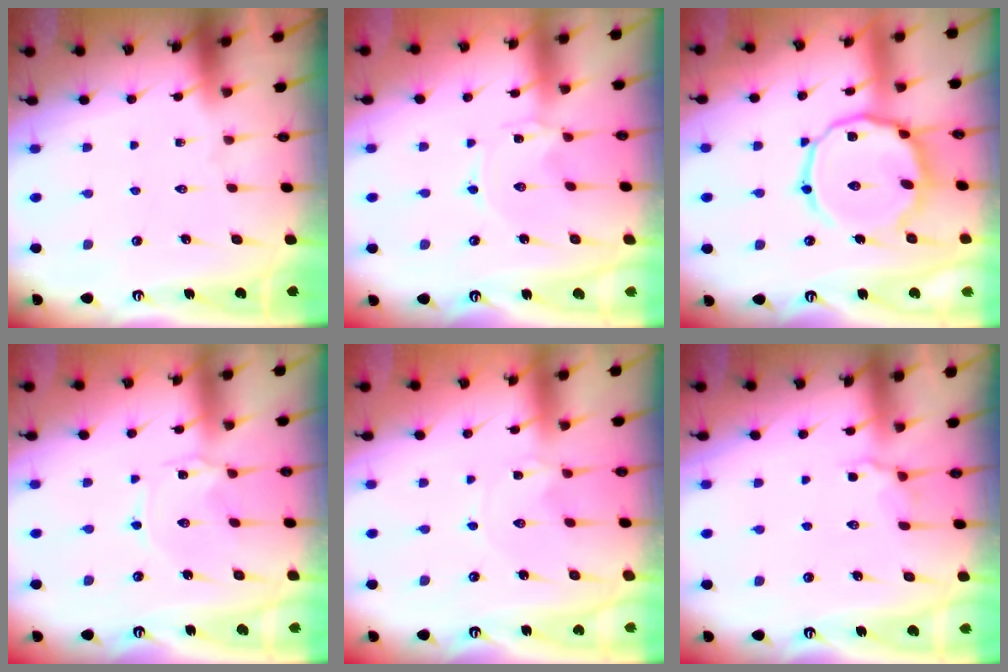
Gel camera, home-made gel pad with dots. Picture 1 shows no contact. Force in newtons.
{"total": 0.0}
{"total": 17.1, "press": 17.1, "slide": 1.2}
{"total": 1.3, "press": 1.2, "slide": 0.2}
{"total": 0.0}
{"total": 4.2, "press": 4.0, "slide": 1.4}